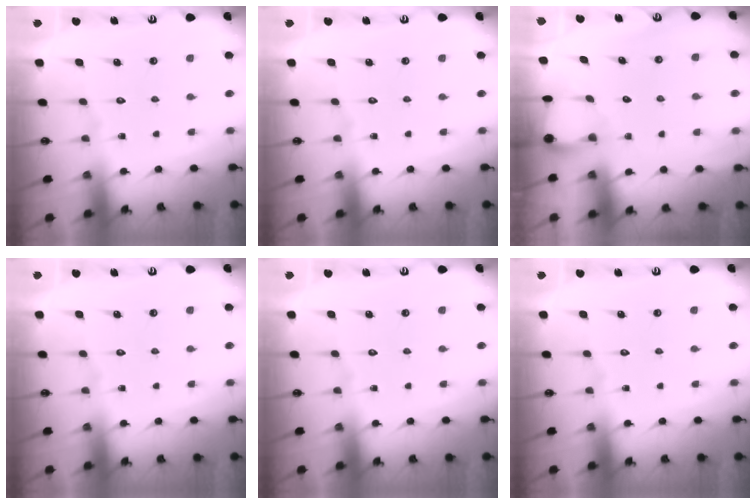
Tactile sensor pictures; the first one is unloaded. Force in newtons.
{"total": 0.0}
{"total": 2.8, "press": 2.8, "slide": 0.3}
{"total": 0.0}
{"total": 0.0}
{"total": 0.0}